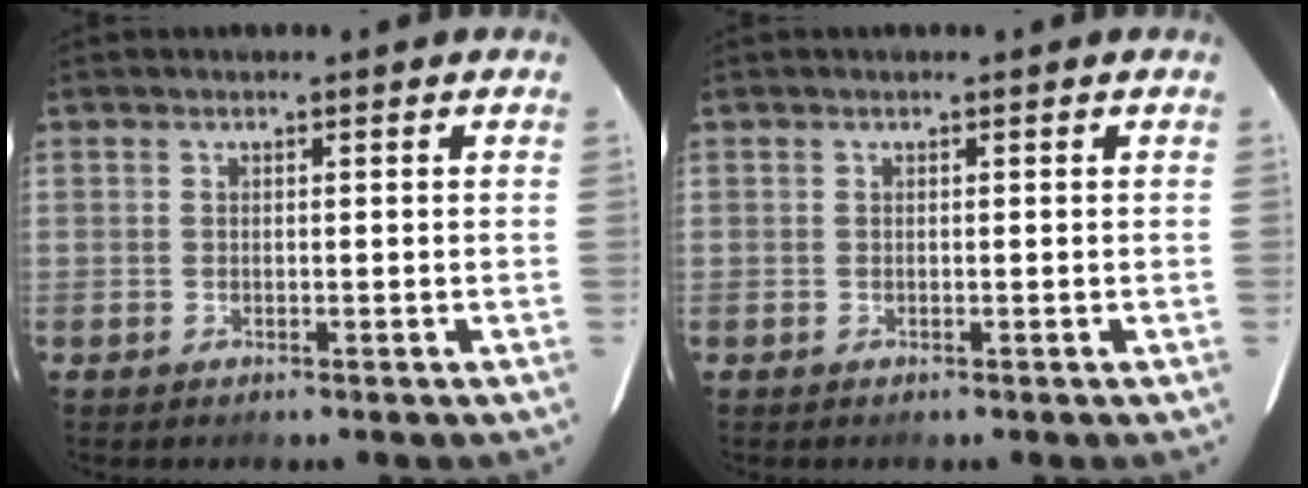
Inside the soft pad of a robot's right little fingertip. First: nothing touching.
{"total": 0.0}